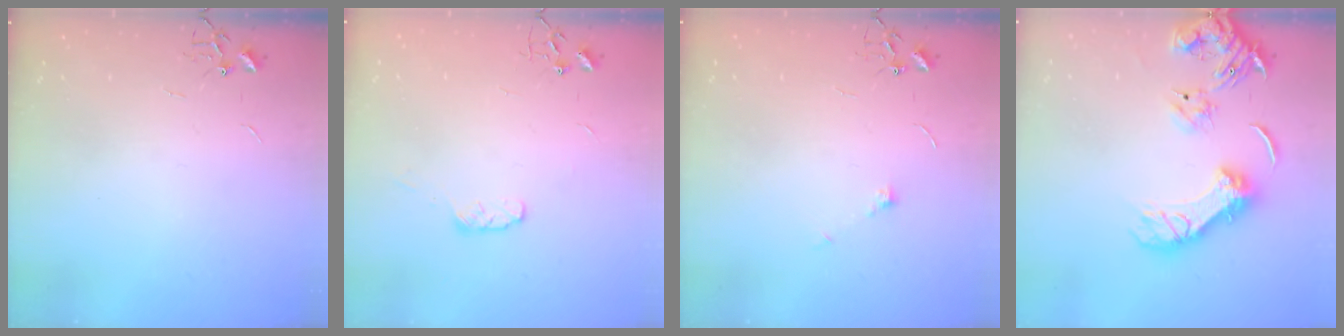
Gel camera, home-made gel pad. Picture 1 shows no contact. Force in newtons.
{"total": 5.0, "press": 4.9, "slide": 0.7}
{"total": 5.4, "press": 5.3, "slide": 1.0}
{"total": 16.0, "press": 15.9, "slide": 1.7}